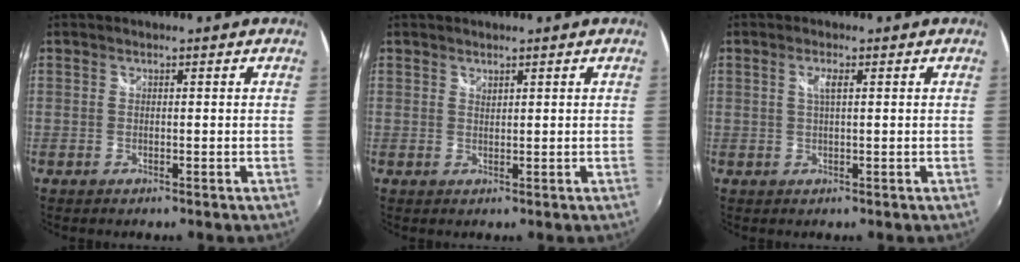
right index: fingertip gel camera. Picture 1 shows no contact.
{"total": 0.8, "force": [0.8, 0.2, 0.1], "torque": [-0.001, 0.000, 0.014]}
{"total": 1.8, "force": [0.6, 0.2, 1.7], "torque": [-0.032, 0.001, 0.009]}